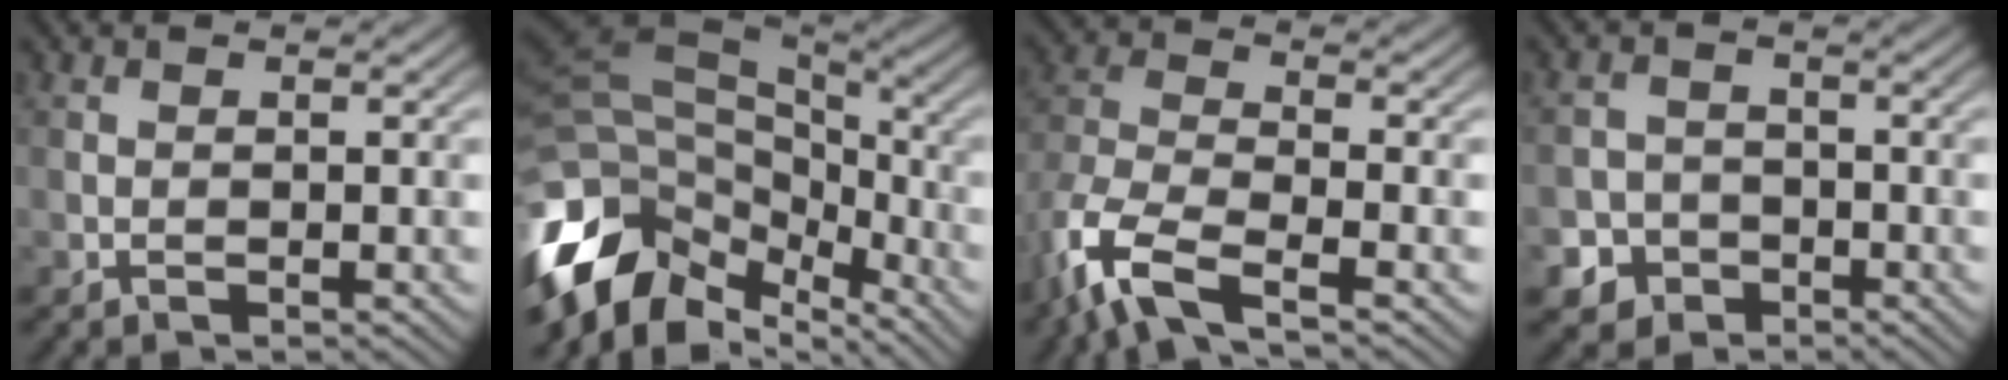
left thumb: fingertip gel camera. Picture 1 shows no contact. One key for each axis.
{"total": 15.1, "fx": -6.4, "fy": 9.3, "fz": 10.0, "tx": -0.248, "ty": -0.013, "tz": -0.112}
{"total": 8.7, "fx": -5.5, "fy": 3.1, "fz": 6.0, "tx": -0.137, "ty": -0.009, "tz": -0.126}
{"total": 4.2, "fx": -2.5, "fy": 3.4, "fz": 0.8, "tx": -0.002, "ty": -0.002, "tz": -0.054}